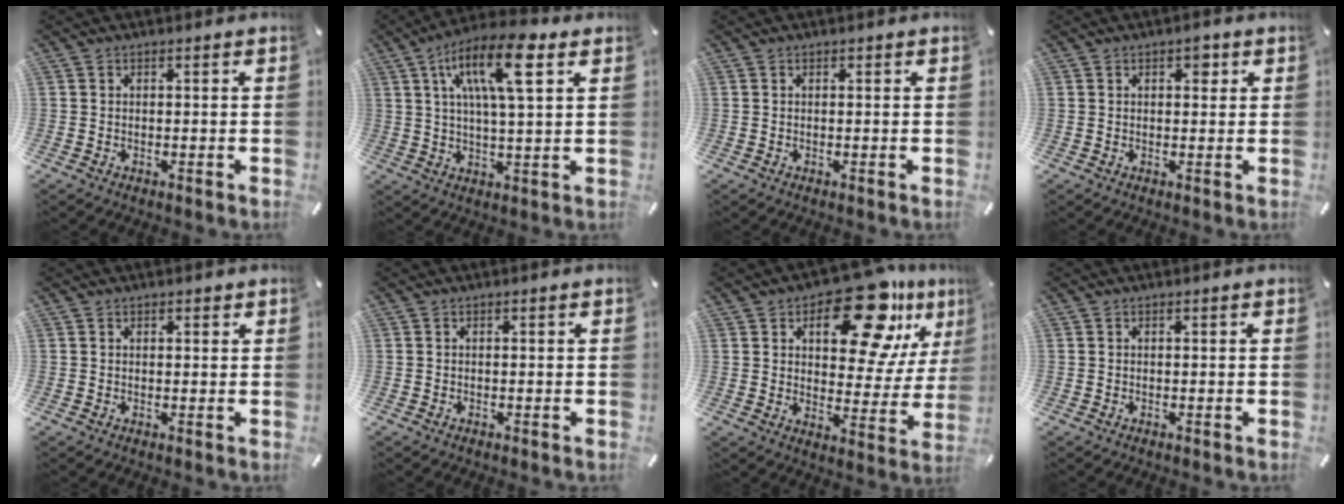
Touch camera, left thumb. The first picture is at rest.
{"total": 14.3, "force": [6.1, 4.3, 12.2], "torque": [-0.221, -0.006, 0.098]}
{"total": 0.0}
{"total": 2.6, "force": [1.2, 1.7, 1.7], "torque": [-0.005, -0.006, 0.012]}
{"total": 0.8, "force": [0.4, 0.6, 0.4], "torque": [0.002, 0.000, 0.006]}
{"total": 0.0}
{"total": 20.0, "force": [12.8, 9.6, 12.1], "torque": [-0.160, -0.084, 0.209]}
{"total": 0.0}